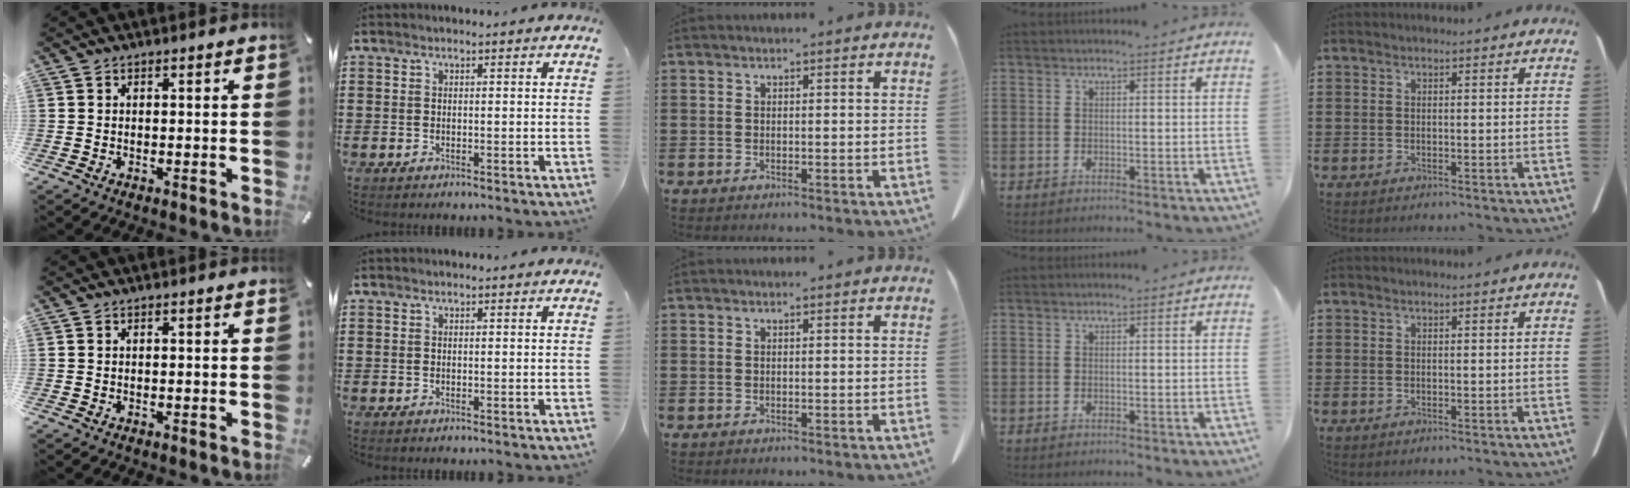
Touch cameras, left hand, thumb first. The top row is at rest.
{}